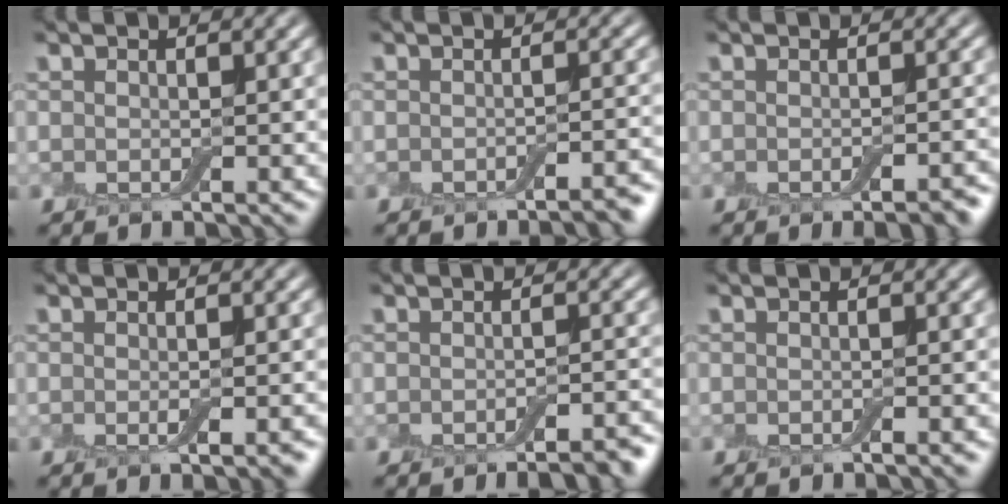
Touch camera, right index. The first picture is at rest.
{"total": 2.3, "force": [-1.6, 0.5, 1.5], "torque": [-0.014, 0.003, -0.026]}
{"total": 2.8, "force": [-1.4, 0.8, 2.3], "torque": [-0.026, -0.002, -0.017]}
{"total": 2.3, "force": [-0.7, 0.6, 2.1], "torque": [-0.024, -0.001, -0.010]}
{"total": 3.0, "force": [-2.0, 0.7, 2.1], "torque": [-0.026, -0.001, -0.027]}
{"total": 1.1, "force": [-0.6, 0.2, 1.0], "torque": [-0.010, 0.000, -0.010]}